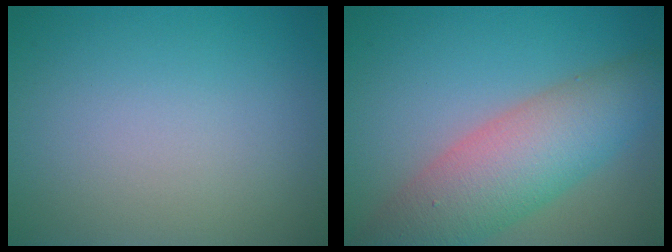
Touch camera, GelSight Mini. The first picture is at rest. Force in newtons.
{"total": 8.1, "press": 8.1, "slide": 0.3}